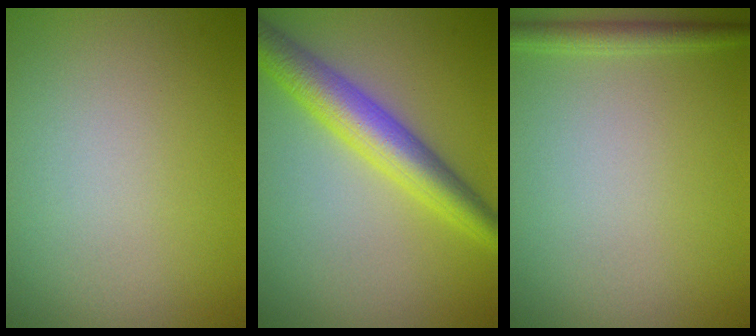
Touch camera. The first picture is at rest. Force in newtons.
{"total": 5.6, "press": 5.6, "slide": 0.1}
{"total": 1.7, "press": 1.7, "slide": 0.1}